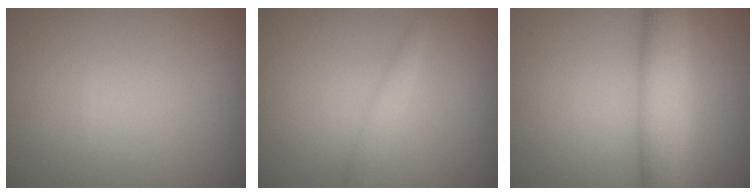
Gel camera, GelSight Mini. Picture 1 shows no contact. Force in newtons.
{"total": 1.4, "press": 1.4, "slide": 0.0}
{"total": 6.0, "press": 6.0, "slide": 0.2}